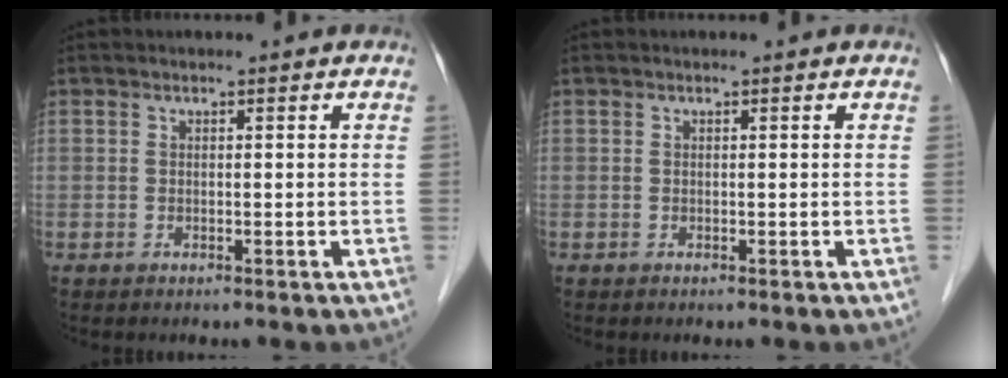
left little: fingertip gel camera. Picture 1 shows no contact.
{"total": 0.0}